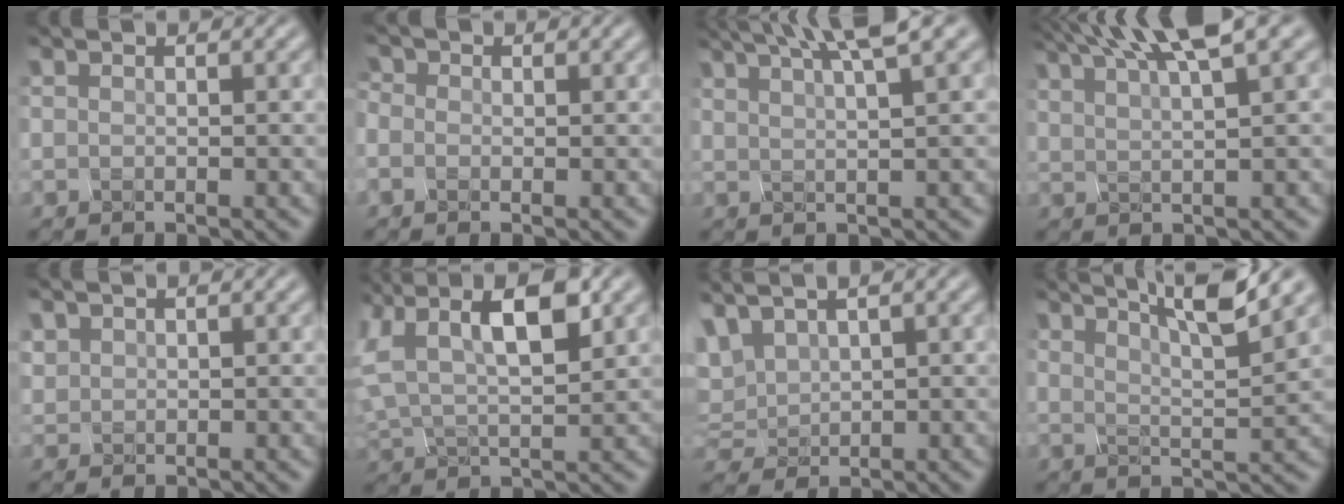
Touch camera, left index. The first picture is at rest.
{"total": 0.6, "force": [0.0, 0.6, 0.1], "torque": [-0.012, 0.006, -0.007]}
{"total": 6.0, "force": [4.3, 0.6, 4.1], "torque": [-0.052, 0.023, 0.057]}
{"total": 7.6, "force": [5.4, 1.0, 5.2], "torque": [-0.064, 0.025, 0.076]}
{"total": 1.2, "force": [0.8, -0.1, -0.8], "torque": [0.002, 0.003, 0.030]}
{"total": 10.3, "force": [4.6, 5.1, 7.7], "torque": [-0.169, 0.017, 0.087]}
{"total": 3.7, "force": [3.3, 1.3, 1.2], "torque": [-0.058, 0.018, 0.071]}
{"total": 6.7, "force": [4.6, 0.7, 4.8], "torque": [-0.070, 0.018, 0.067]}